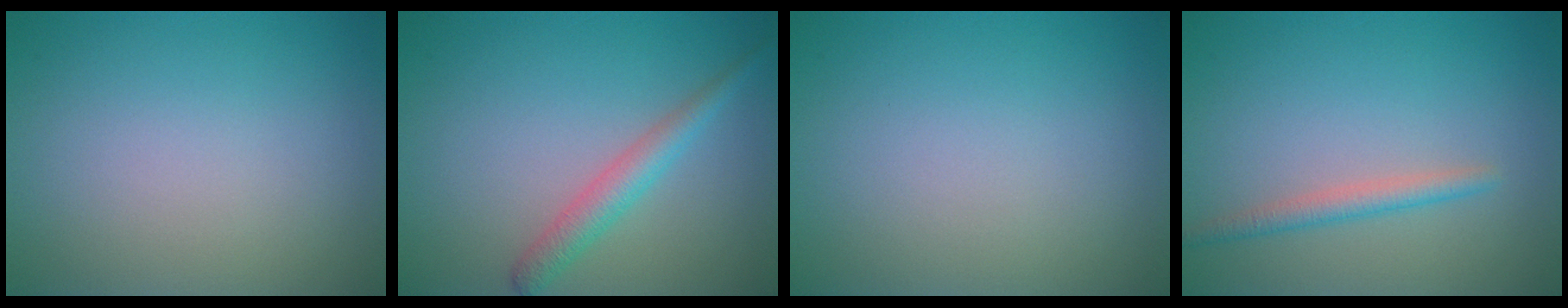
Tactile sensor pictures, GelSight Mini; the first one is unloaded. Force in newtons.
{"total": 2.5, "press": 2.5, "slide": 0.1}
{"total": 0.0}
{"total": 1.9, "press": 1.9, "slide": 0.0}